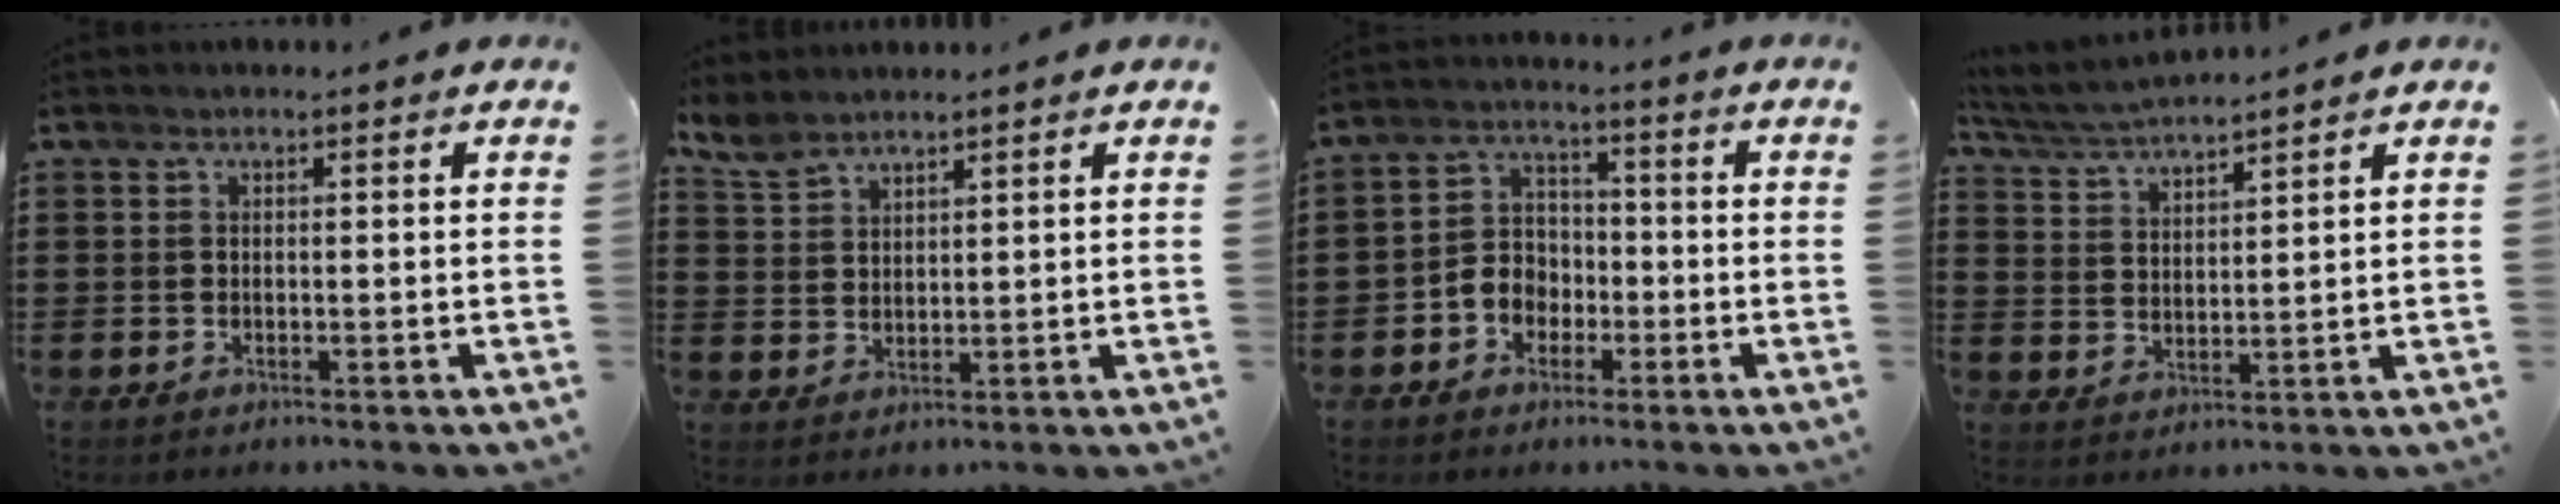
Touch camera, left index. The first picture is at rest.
{"total": 4.0, "force": [3.6, 1.2, 1.0], "torque": [-0.033, -0.007, 0.070]}
{"total": 4.9, "force": [-2.6, 3.8, 1.6], "torque": [-0.047, 0.010, -0.056]}
{"total": 4.1, "force": [4.0, -0.2, 0.8], "torque": [-0.031, -0.017, 0.071]}